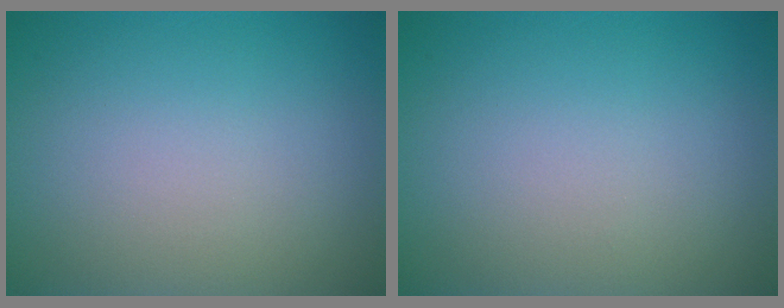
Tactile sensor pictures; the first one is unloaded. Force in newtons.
{"total": 0.0}